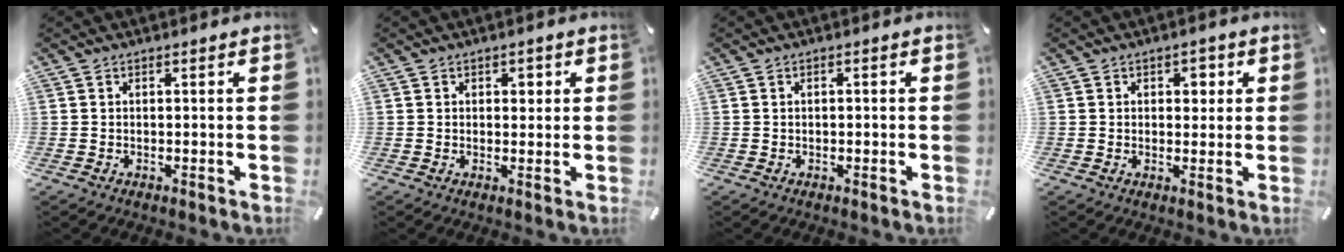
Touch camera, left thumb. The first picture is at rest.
{"total": 1.9, "force": [0.6, 1.6, 0.8], "torque": [0.005, -0.003, 0.001]}
{"total": 0.7, "force": [-0.1, 0.4, 0.6], "torque": [-0.010, 0.002, -0.003]}
{"total": 2.7, "force": [0.8, 2.1, 1.4], "torque": [-0.008, -0.002, 0.004]}